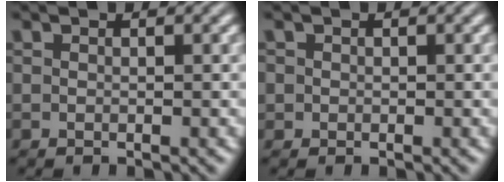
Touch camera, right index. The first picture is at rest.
{"total": 0.0}